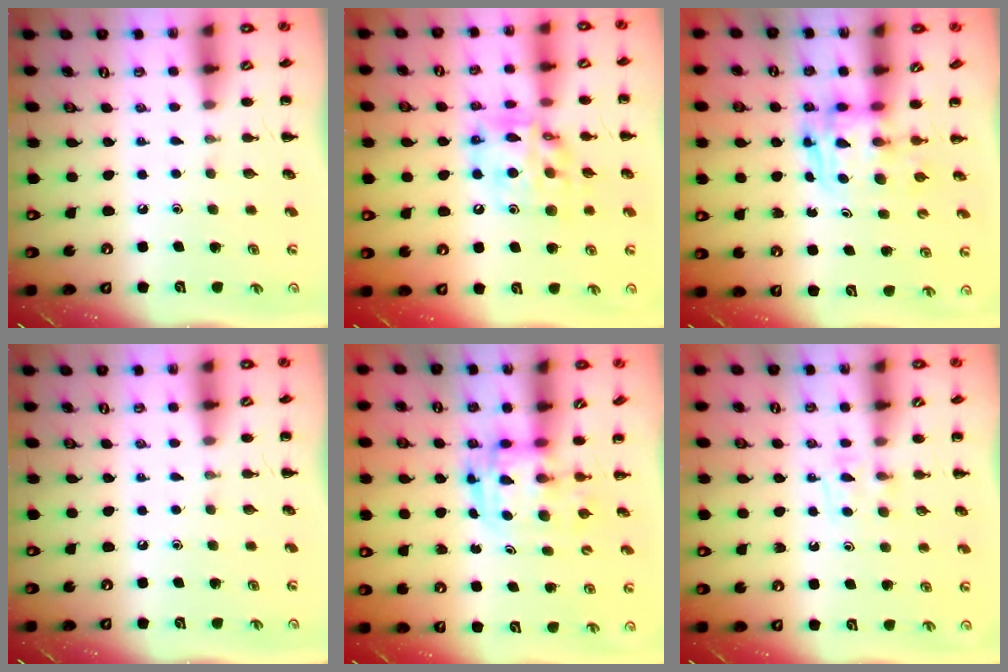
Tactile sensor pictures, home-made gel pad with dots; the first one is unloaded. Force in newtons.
{"total": 13.9, "press": 13.4, "slide": 3.6}
{"total": 2.7, "press": 2.7, "slide": 0.2}
{"total": 0.0}
{"total": 3.3, "press": 3.3, "slide": 0.7}
{"total": 3.8, "press": 3.5, "slide": 1.5}